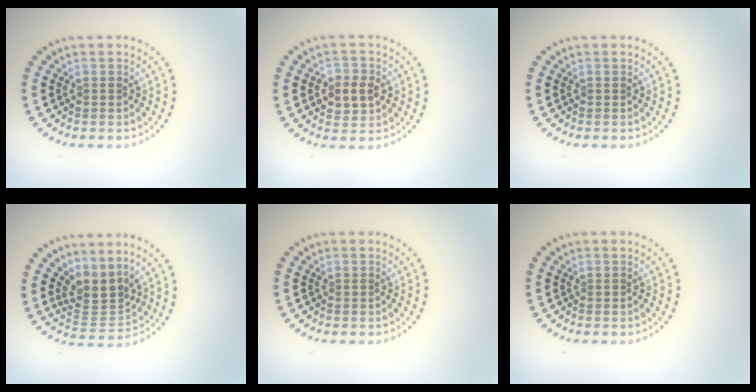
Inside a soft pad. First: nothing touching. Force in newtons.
{"total": 2.9, "press": 2.8, "slide": 0.5}
{"total": 0.0}
{"total": 3.3, "press": 2.5, "slide": 2.2}
{"total": 0.0}
{"total": 0.0}